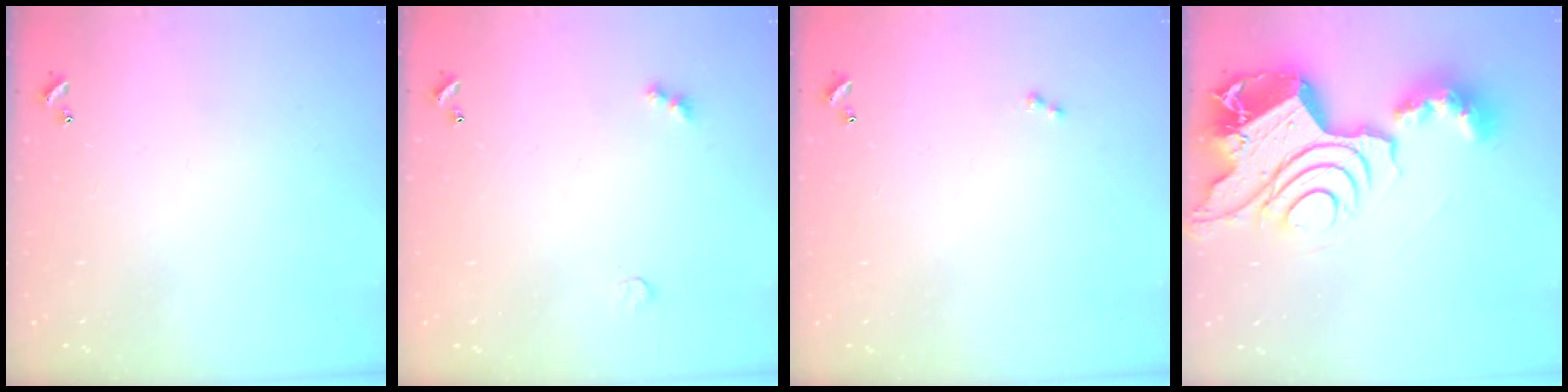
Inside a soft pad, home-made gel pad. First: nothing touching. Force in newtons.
{"total": 4.3, "press": 4.3, "slide": 0.6}
{"total": 0.7, "press": 0.6, "slide": 0.4}
{"total": 22.4, "press": 22.3, "slide": 2.1}